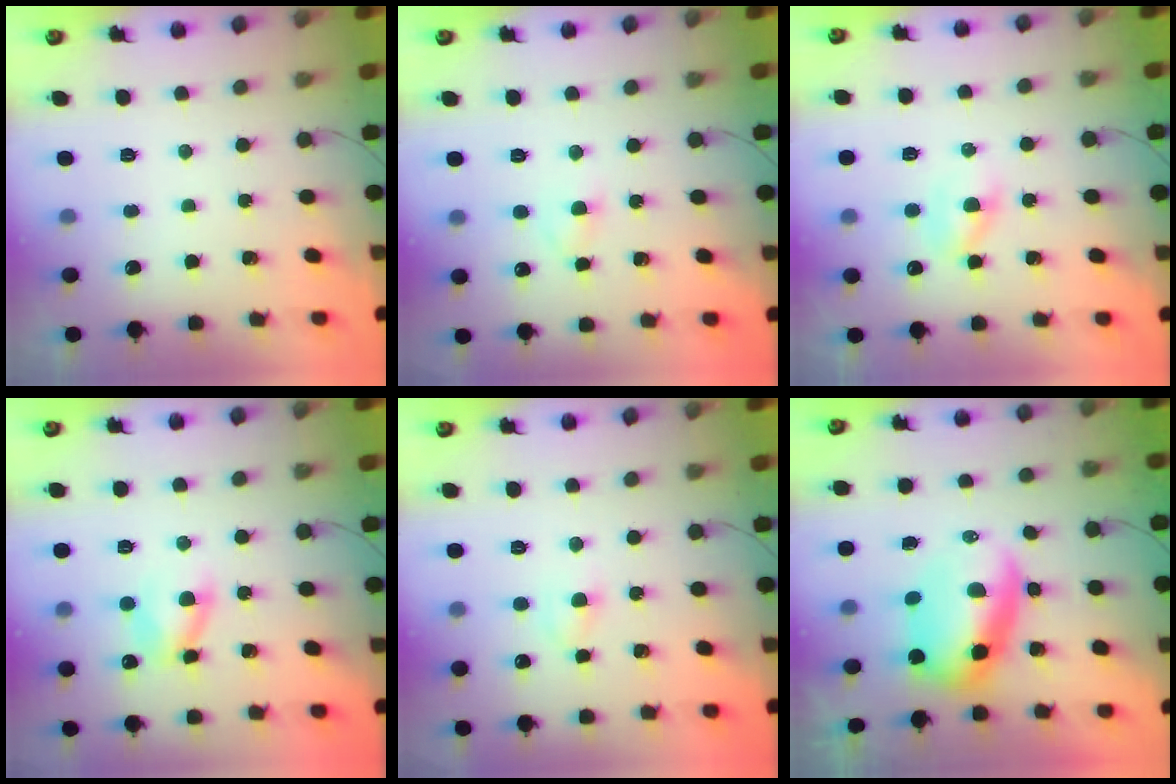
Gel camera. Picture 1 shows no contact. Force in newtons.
{"total": 2.5, "press": 2.3, "slide": 1.0}
{"total": 2.7, "press": 2.5, "slide": 0.9}
{"total": 6.8, "press": 6.8, "slide": 0.4}
{"total": 3.4, "press": 3.3, "slide": 1.1}
{"total": 8.7, "press": 8.4, "slide": 2.3}